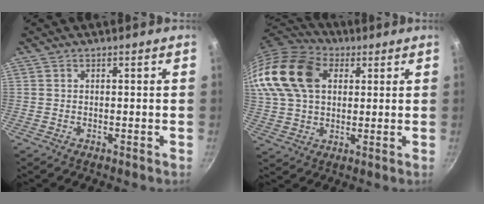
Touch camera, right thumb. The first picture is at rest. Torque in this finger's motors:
{"motor_torque": [-0.58, 1.64, 0.55, -0.44, 0.27]}